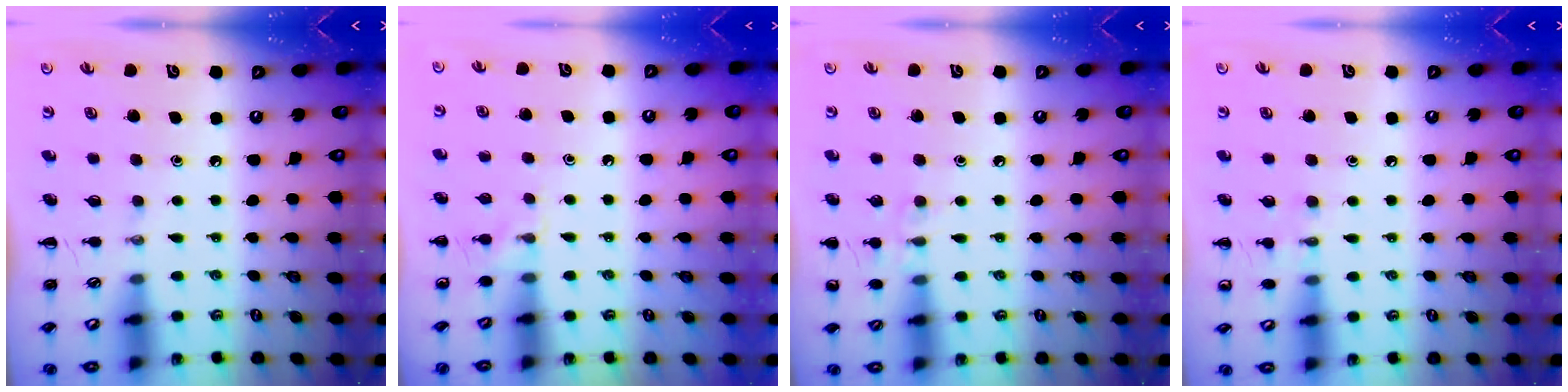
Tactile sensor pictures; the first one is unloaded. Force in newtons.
{"total": 5.3, "press": 5.0, "slide": 1.7}
{"total": 6.6, "press": 6.3, "slide": 1.9}
{"total": 5.5, "press": 5.2, "slide": 1.5}